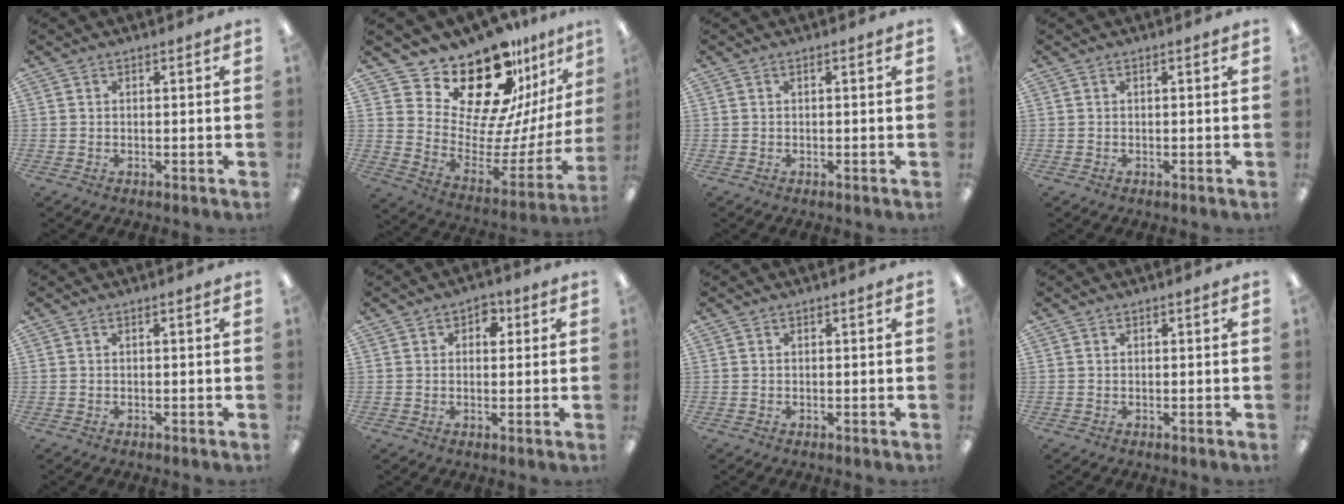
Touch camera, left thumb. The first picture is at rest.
{"total": 23.3, "force": [19.0, 8.7, 10.4], "torque": [-0.162, -0.153, 0.334]}
{"total": 0.0}
{"total": 0.0}
{"total": 0.0}
{"total": 3.5, "force": [1.5, 2.5, 2.0], "torque": [-0.011, -0.004, 0.018]}
{"total": 0.0}
{"total": 0.0}